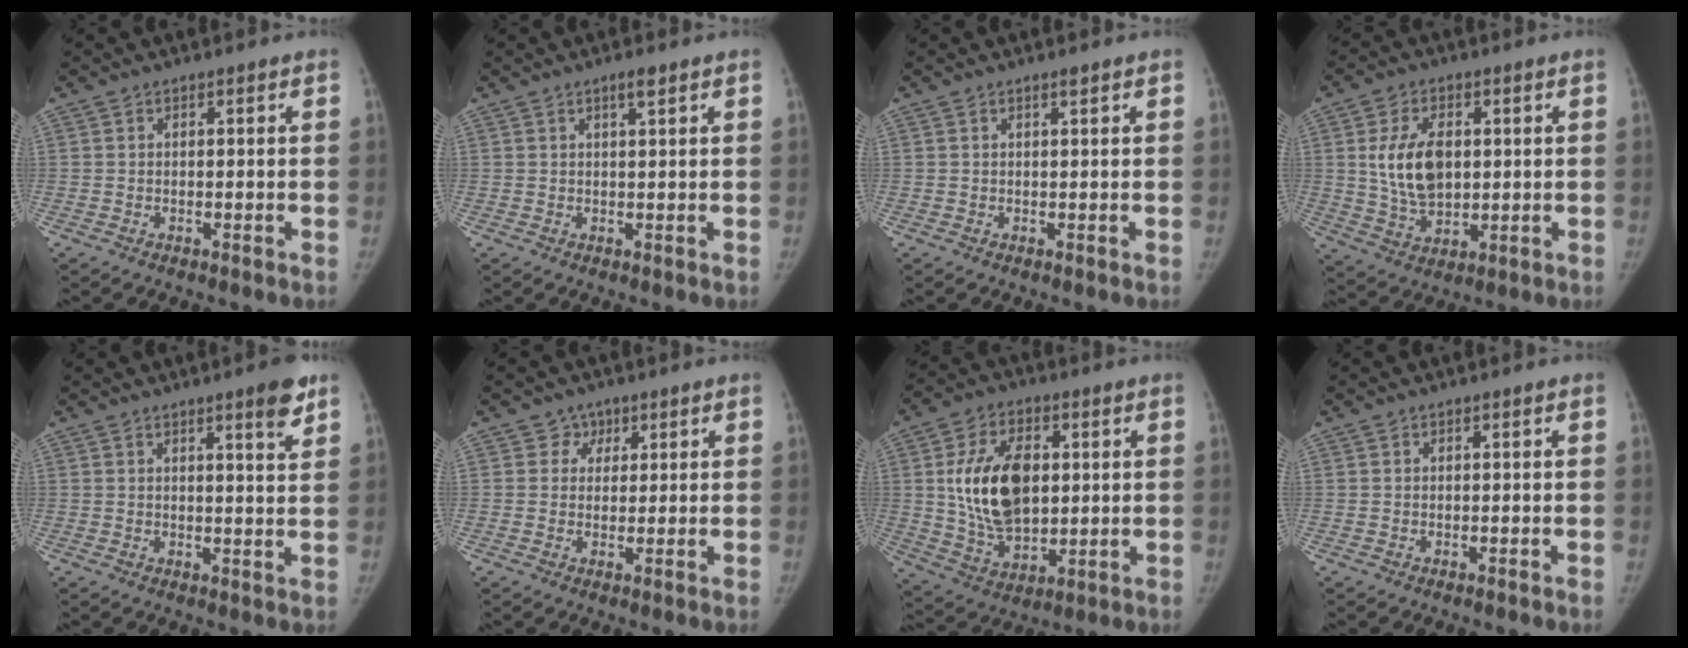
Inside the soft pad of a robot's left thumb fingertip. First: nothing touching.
{"total": 2.0, "force": [1.3, 0.2, 1.4], "torque": [-0.024, -0.009, 0.025]}
{"total": 0.7, "force": [0.6, 0.0, 0.4], "torque": [-0.005, -0.006, 0.014]}
{"total": 10.8, "force": [1.9, 6.7, 8.3], "torque": [-0.134, -0.013, 0.045]}
{"total": 5.3, "force": [3.5, 0.6, 3.9], "torque": [-0.044, -0.023, 0.049]}
{"total": 2.9, "force": [1.5, 2.5, -0.1], "torque": [0.029, -0.005, 0.017]}
{"total": 16.6, "force": [2.7, 10.4, 12.7], "torque": [-0.192, -0.015, 0.058]}
{"total": 0.0}